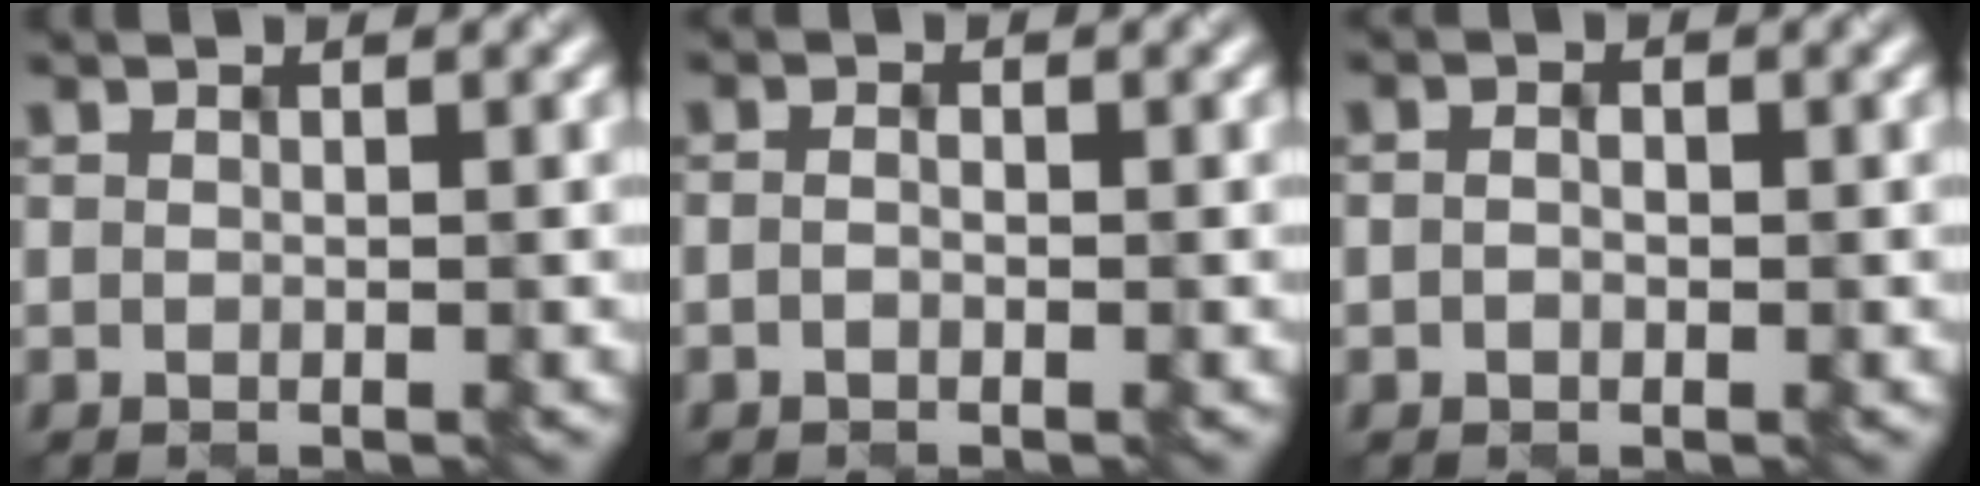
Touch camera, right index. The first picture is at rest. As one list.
[{"total": 1.2, "force": [-0.3, 0.8, 0.8], "torque": [-0.006, -0.004, -0.009]}, {"total": 2.1, "force": [0.1, 1.7, 1.3], "torque": [-0.014, 0.008, -0.009]}]